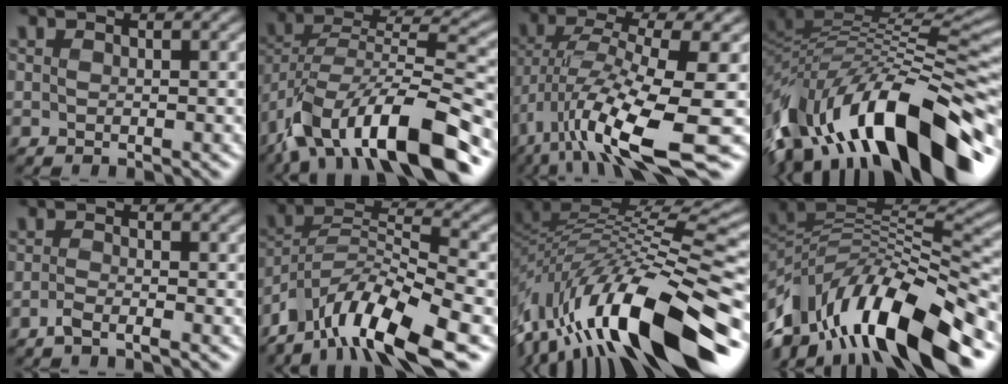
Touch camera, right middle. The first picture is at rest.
{"total": 13.8, "force": [-8.8, 4.9, 9.5], "torque": [-0.177, 0.015, -0.151]}
{"total": 11.3, "force": [-4.4, 2.8, 10.0], "torque": [-0.194, -0.003, -0.072]}
{"total": 15.3, "force": [-6.9, 6.7, 11.9], "torque": [-0.212, 0.023, -0.119]}
{"total": 1.3, "force": [-1.0, 0.1, 0.8], "torque": [-0.016, 0.004, -0.024]}
{"total": 11.0, "force": [-7.5, 3.2, 7.4], "torque": [-0.129, 0.012, -0.146]}
{"total": 15.1, "force": [-6.7, 5.1, 12.6], "torque": [-0.227, 0.025, -0.124]}
{"total": 12.4, "force": [-6.3, 4.7, 9.7], "torque": [-0.175, 0.032, -0.103]}